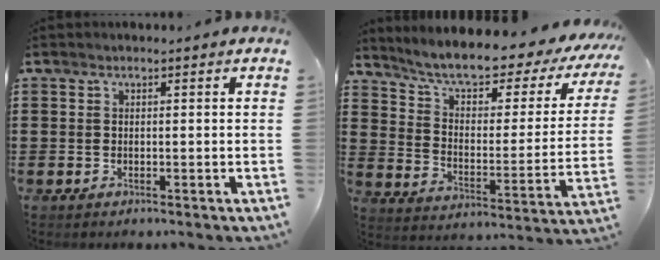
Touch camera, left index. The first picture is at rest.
{"total": 7.1, "force": [6.1, 1.0, 3.5], "torque": [-0.087, -0.045, 0.097]}